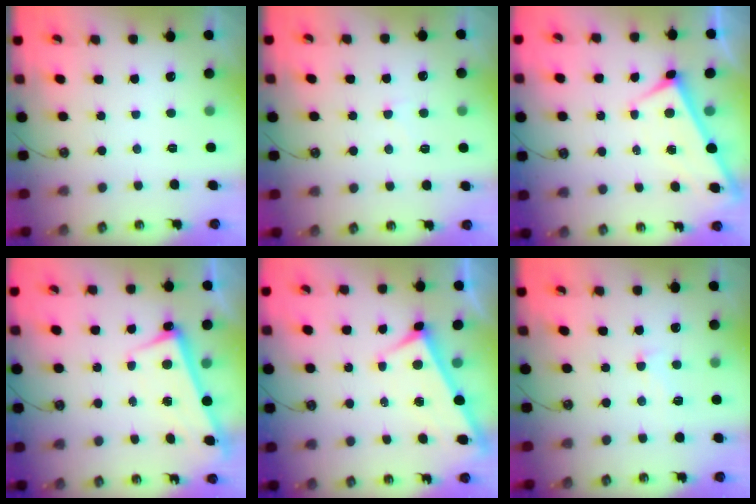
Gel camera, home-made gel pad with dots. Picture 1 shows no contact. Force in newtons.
{"total": 4.8, "press": 4.7, "slide": 0.8}
{"total": 1.8, "press": 1.8, "slide": 0.1}
{"total": 2.6, "press": 2.4, "slide": 0.9}
{"total": 3.9, "press": 3.9, "slide": 0.2}
{"total": 1.3, "press": 0.3, "slide": 1.3}